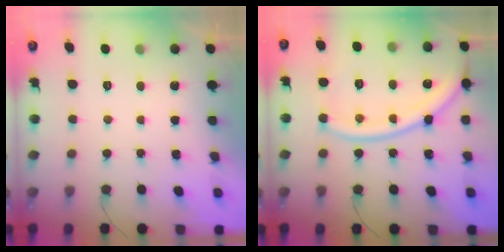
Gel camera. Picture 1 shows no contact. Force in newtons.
{"total": 15.7, "press": 15.6, "slide": 2.0}